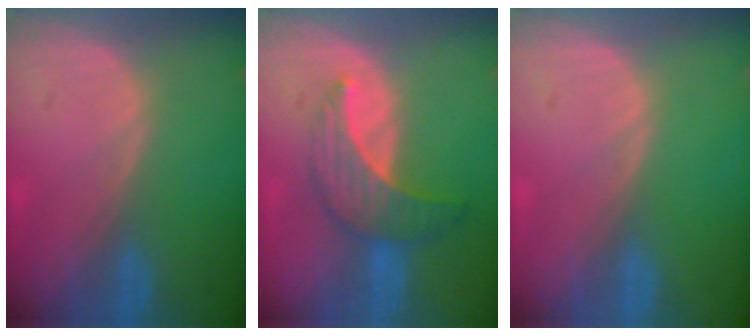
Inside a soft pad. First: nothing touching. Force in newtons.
{"total": 7.3, "press": 6.6, "slide": 3.2}
{"total": 0.0}